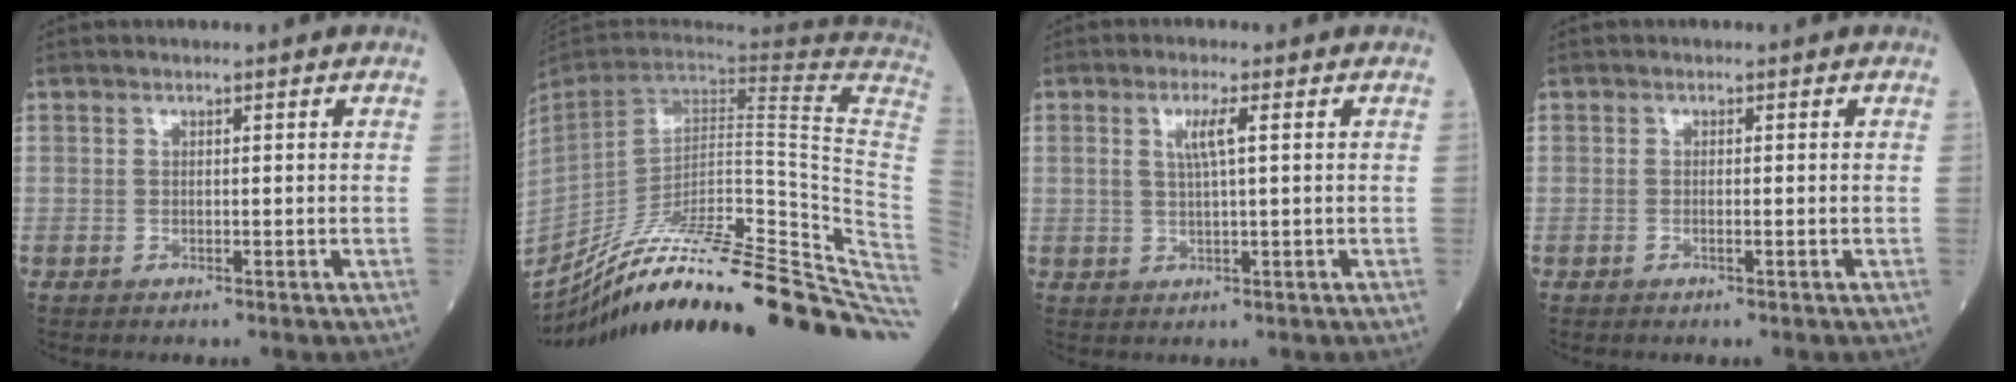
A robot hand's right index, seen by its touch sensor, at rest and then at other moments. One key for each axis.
{"total": 37.1, "fx": -28.5, "fy": 1.9, "fz": 23.7, "tx": -0.236, "ty": -0.050, "tz": -0.402}
{"total": 3.3, "fx": 1.0, "fy": 0.1, "fz": 3.2, "tx": -0.066, "ty": 0.001, "tz": 0.019}
{"total": 0.6, "fx": -0.2, "fy": 0.0, "fz": 0.5, "tx": -0.009, "ty": 0.001, "tz": -0.004}